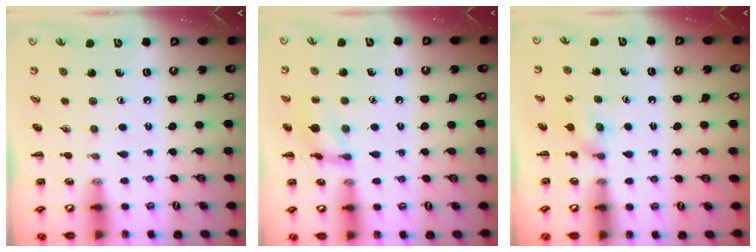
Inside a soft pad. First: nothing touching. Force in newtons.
{"total": 10.0, "press": 10.0, "slide": 0.6}
{"total": 3.3, "press": 3.1, "slide": 1.3}